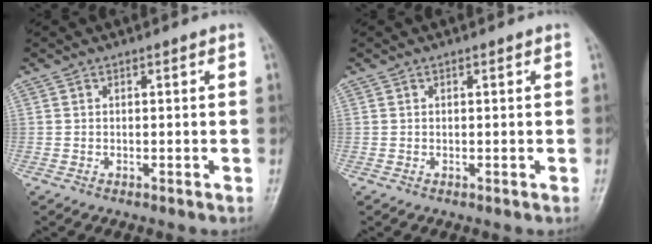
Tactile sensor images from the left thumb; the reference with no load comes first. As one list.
[{"total": 0.0}]